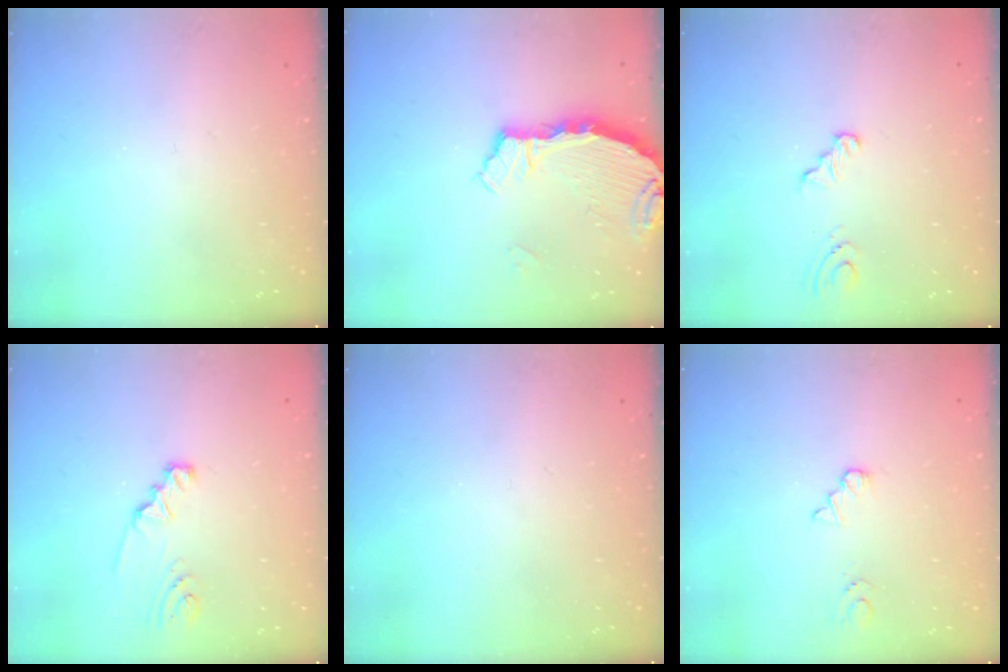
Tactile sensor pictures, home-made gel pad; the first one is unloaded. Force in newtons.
{"total": 3.8, "press": 3.8, "slide": 0.4}
{"total": 3.6, "press": 3.2, "slide": 1.7}
{"total": 2.1, "press": 2.1, "slide": 0.3}
{"total": 0.0}
{"total": 1.3, "press": 1.3, "slide": 0.2}